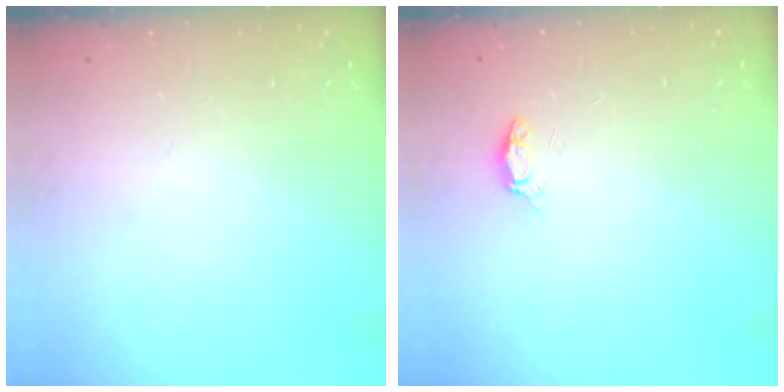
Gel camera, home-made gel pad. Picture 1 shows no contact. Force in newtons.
{"total": 3.6, "press": 3.6, "slide": 0.4}